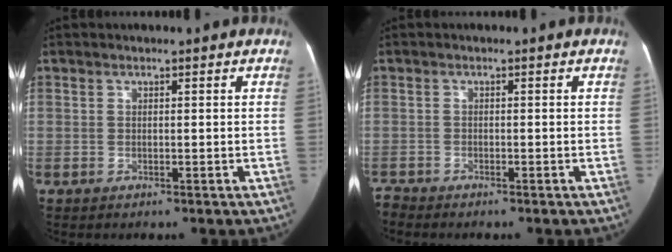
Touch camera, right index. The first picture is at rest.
{"total": 1.7, "force": [-1.6, 0.3, -0.2], "torque": [0.001, -0.005, -0.029]}